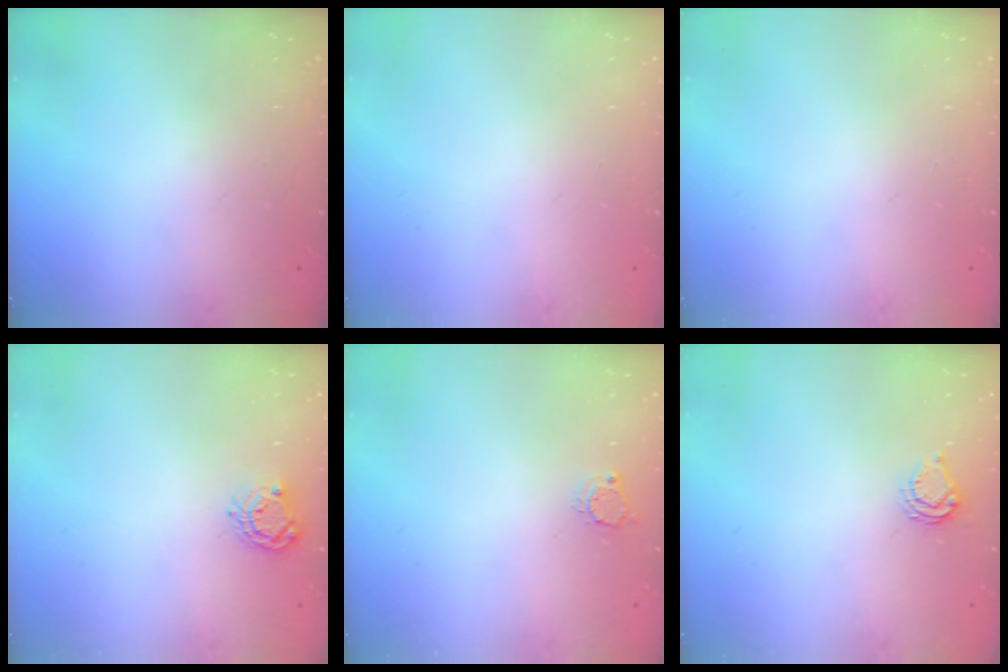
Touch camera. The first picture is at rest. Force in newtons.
{"total": 0.0}
{"total": 0.0}
{"total": 5.8, "press": 5.8, "slide": 0.4}
{"total": 4.2, "press": 4.2, "slide": 0.0}
{"total": 4.6, "press": 4.5, "slide": 0.6}